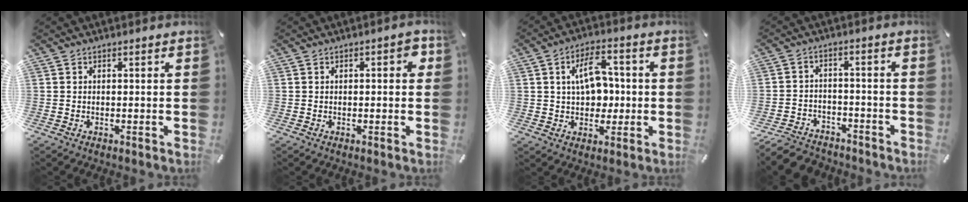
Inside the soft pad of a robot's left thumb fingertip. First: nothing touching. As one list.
[{"total": 2.5, "force": [0.2, 1.2, 2.2], "torque": [-0.027, 0.003, -0.003]}, {"total": 10.6, "force": [1.0, 7.5, 7.3], "torque": [-0.111, 0.006, 0.016]}, {"total": 6.4, "force": [-5.4, 3.1, 1.5], "torque": [-0.032, 0.025, -0.105]}]